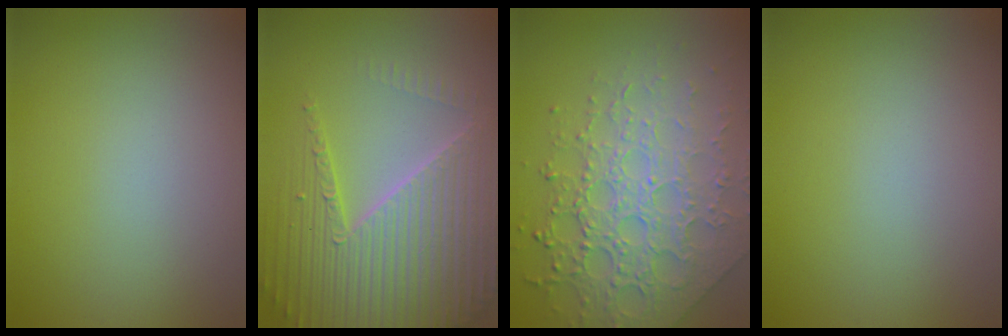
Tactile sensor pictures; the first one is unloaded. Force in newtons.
{"total": 7.1, "press": 6.9, "slide": 1.7}
{"total": 7.9, "press": 5.5, "slide": 5.6}
{"total": 0.0}